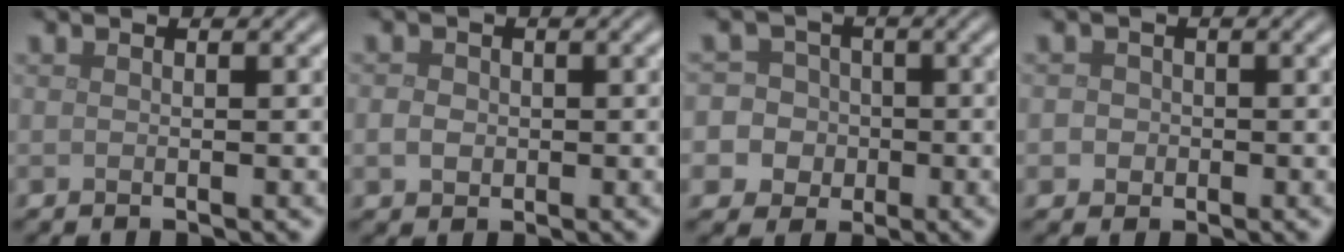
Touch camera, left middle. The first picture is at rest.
{"total": 1.7, "force": [-0.2, 1.5, 0.7], "torque": [-0.014, -0.001, -0.008]}
{"total": 8.8, "force": [-2.3, 8.4, 1.6], "torque": [-0.049, -0.001, -0.065]}
{"total": 2.2, "force": [-0.4, 2.1, 0.6], "torque": [0.004, 0.010, -0.022]}